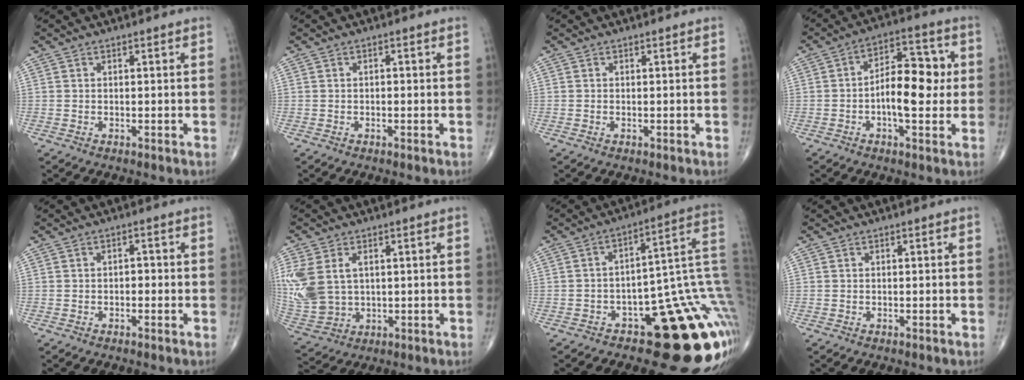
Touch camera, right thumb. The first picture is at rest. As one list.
[{"total": 0.7, "force": [-0.1, 0.3, 0.6], "torque": [-0.010, 0.002, -0.001]}, {"total": 0.0}, {"total": 11.7, "force": [-0.4, 5.7, 10.3], "torque": [-0.139, 0.024, -0.011]}, {"total": 1.5, "force": [-0.3, 1.0, 1.1], "torque": [-0.009, 0.004, -0.008]}, {"total": 13.0, "force": [2.6, 9.0, 9.1], "torque": [-0.225, -0.006, 0.068]}, {"total": 19.0, "force": [-5.2, 8.4, 16.2], "torque": [-0.107, 0.075, -0.059]}, {"total": 0.0}]